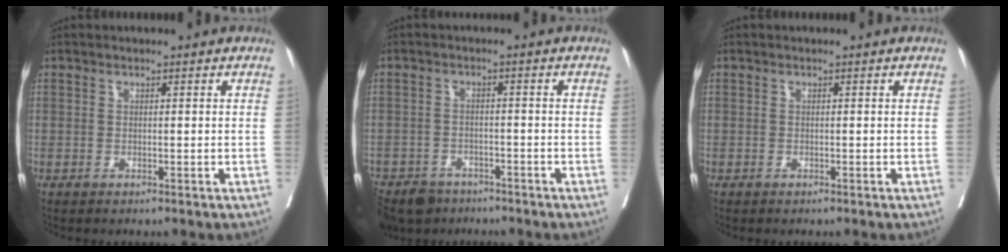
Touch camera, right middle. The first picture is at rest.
{"total": 9.4, "force": [-7.6, 4.9, 2.6], "torque": [-0.054, -0.013, -0.115]}
{"total": 0.0}